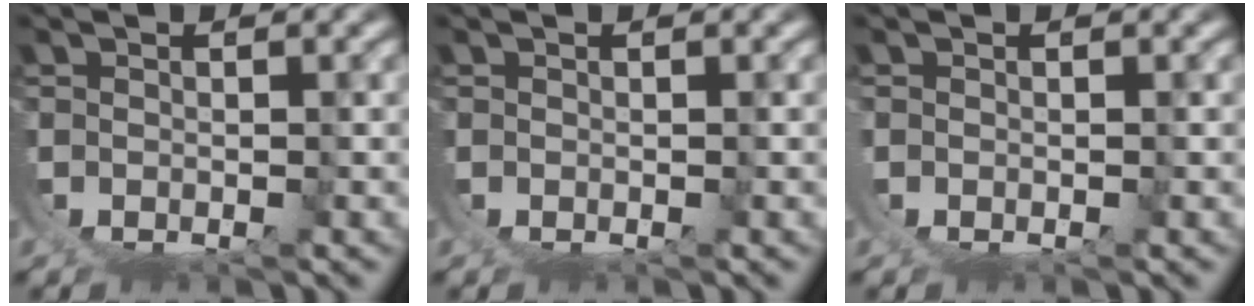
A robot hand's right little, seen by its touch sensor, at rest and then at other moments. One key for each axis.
{"total": 0.0}
{"total": 0.0}